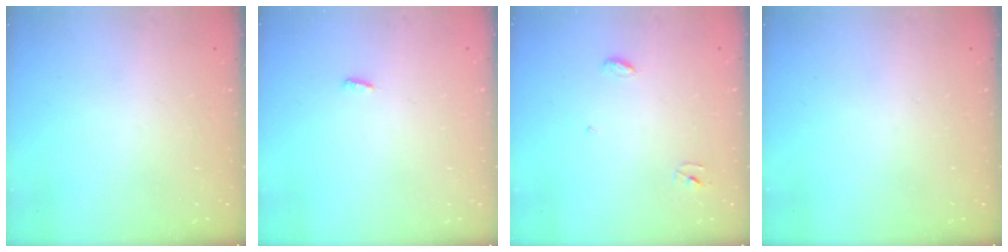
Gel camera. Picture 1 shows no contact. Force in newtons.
{"total": 3.0, "press": 2.9, "slide": 0.8}
{"total": 3.3, "press": 3.3, "slide": 0.3}
{"total": 0.0}